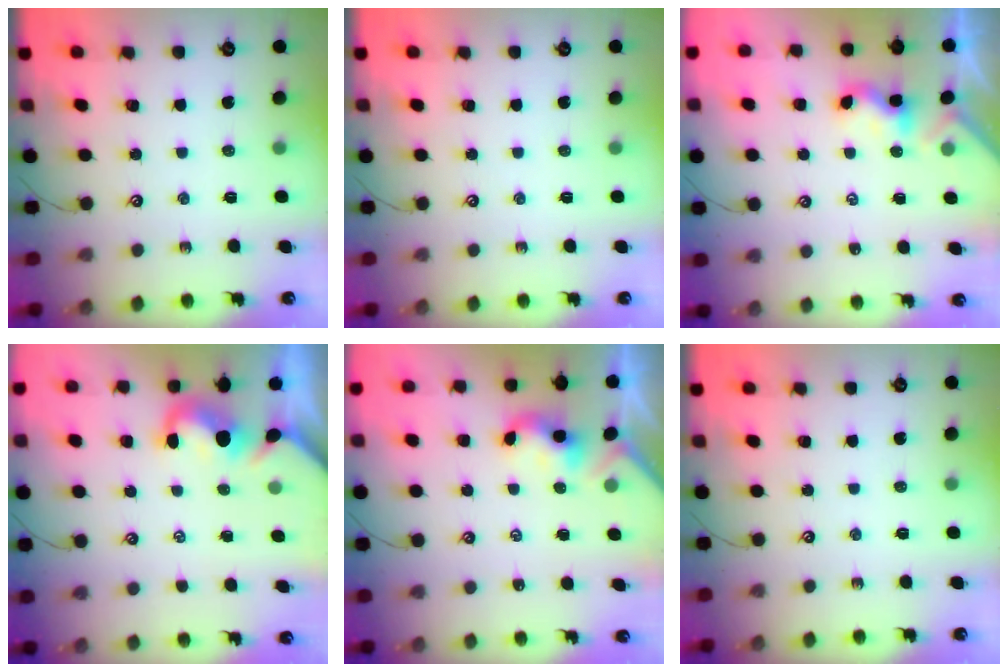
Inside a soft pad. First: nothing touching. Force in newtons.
{"total": 0.0}
{"total": 2.3, "press": 2.3, "slide": 0.0}
{"total": 1.4, "press": 1.2, "slide": 0.7}
{"total": 2.4, "press": 2.4, "slide": 0.2}
{"total": 0.0}